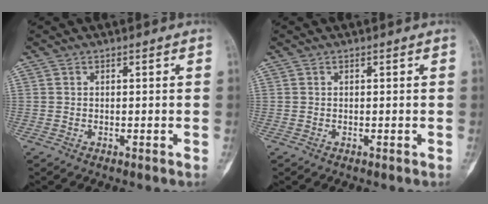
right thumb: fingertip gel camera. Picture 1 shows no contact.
{"total": 0.0}